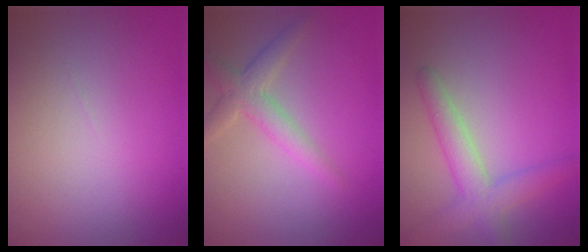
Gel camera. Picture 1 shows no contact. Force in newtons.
{"total": 2.8, "press": 2.8, "slide": 0.1}
{"total": 3.6, "press": 3.5, "slide": 0.2}